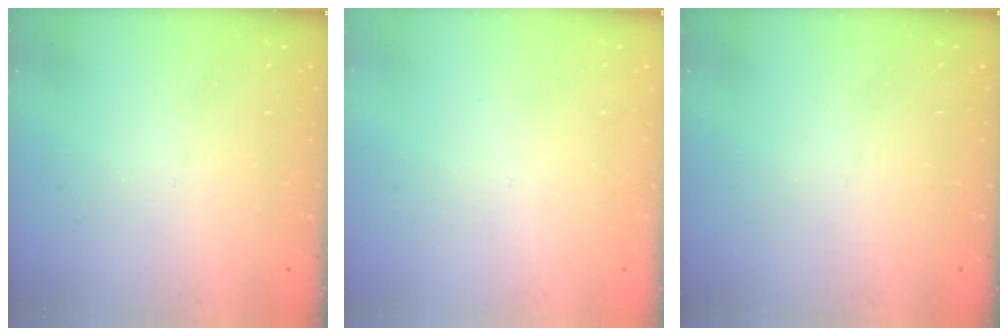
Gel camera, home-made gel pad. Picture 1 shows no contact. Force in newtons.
{"total": 1.6, "press": 1.6, "slide": 0.1}
{"total": 0.0}